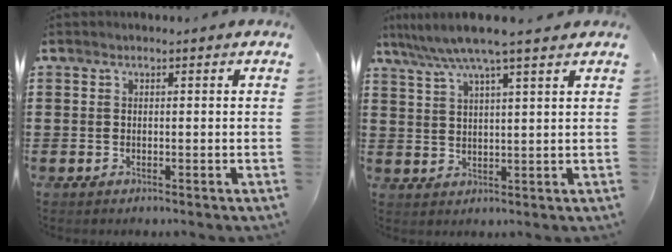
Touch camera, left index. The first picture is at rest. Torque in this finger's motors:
{"motor_torque": [1.45, -0.69, 0.58, 0.20]}